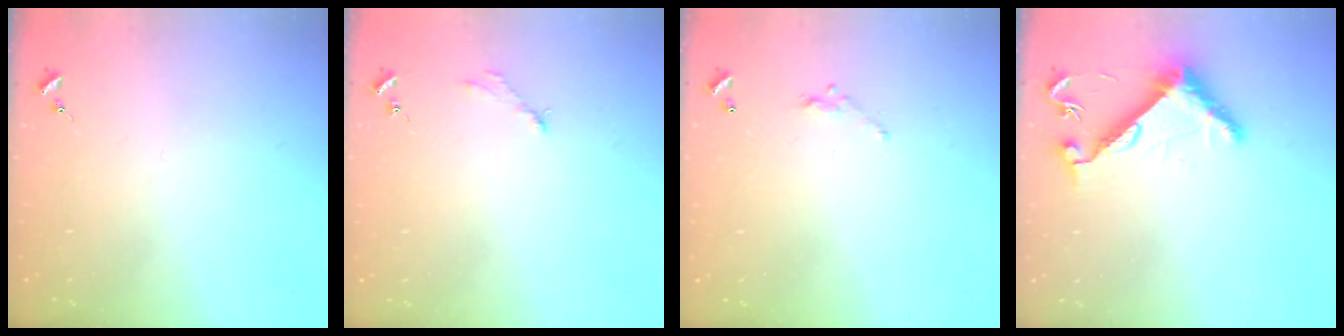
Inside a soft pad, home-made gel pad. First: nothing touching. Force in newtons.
{"total": 2.8, "press": 2.8, "slide": 0.4}
{"total": 4.8, "press": 4.8, "slide": 0.3}
{"total": 8.6, "press": 8.6, "slide": 0.7}